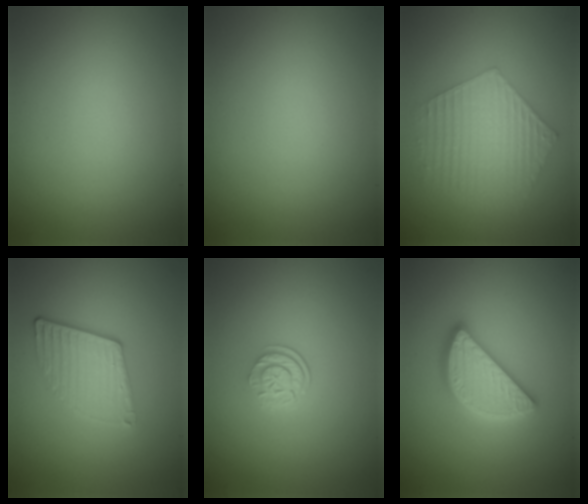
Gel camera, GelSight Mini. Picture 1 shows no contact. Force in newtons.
{"total": 0.0}
{"total": 5.6, "press": 4.1, "slide": 3.9}
{"total": 3.7, "press": 2.7, "slide": 2.5}
{"total": 2.4, "press": 1.8, "slide": 1.6}
{"total": 4.5, "press": 4.5, "slide": 0.4}